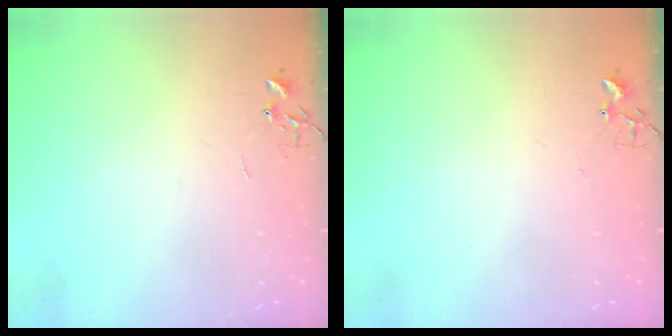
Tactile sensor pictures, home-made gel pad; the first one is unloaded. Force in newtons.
{"total": 1.9, "press": 1.9, "slide": 0.2}